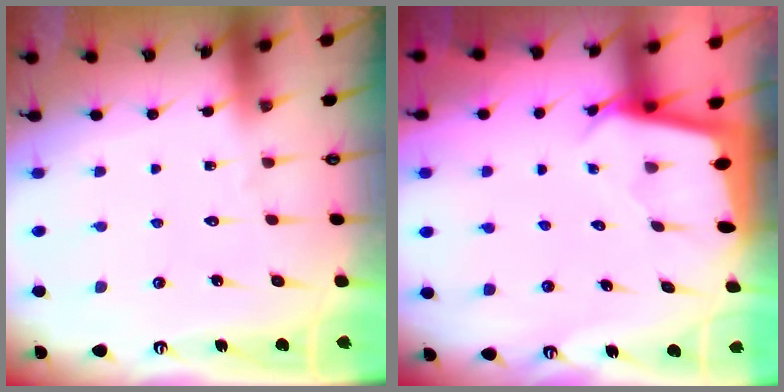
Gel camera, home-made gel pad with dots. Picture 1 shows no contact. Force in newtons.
{"total": 2.4, "press": 2.4, "slide": 0.2}